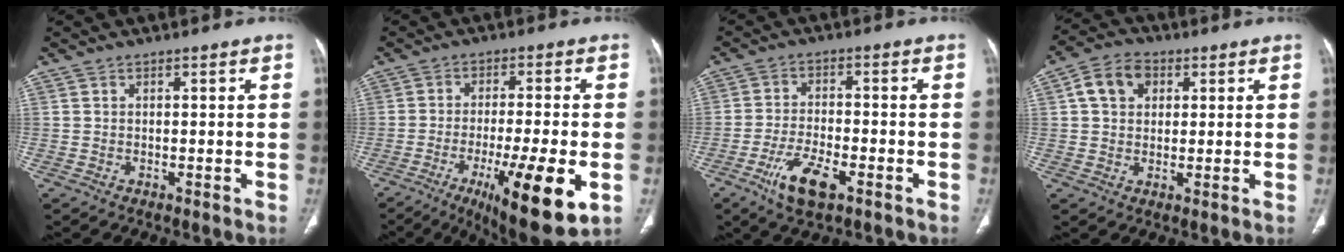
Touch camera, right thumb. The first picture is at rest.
{"total": 16.4, "force": [-5.9, 3.4, 14.9], "torque": [-0.218, -0.006, -0.082]}
{"total": 8.4, "force": [-4.4, 3.1, 6.4], "torque": [-0.129, 0.011, -0.077]}
{"total": 7.5, "force": [2.2, 5.7, 4.3], "torque": [-0.062, 0.009, 0.032]}